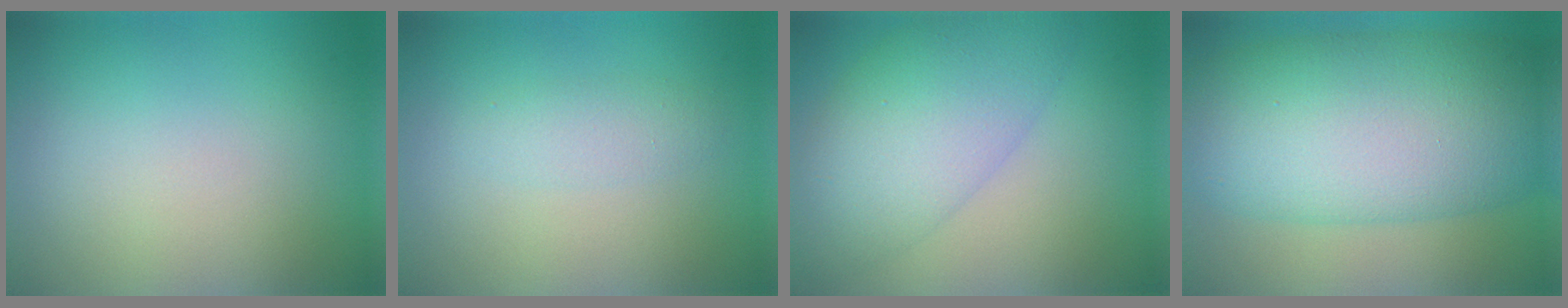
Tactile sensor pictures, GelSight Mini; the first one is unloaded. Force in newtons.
{"total": 1.6, "press": 1.6, "slide": 0.1}
{"total": 7.5, "press": 7.5, "slide": 0.3}
{"total": 13.4, "press": 13.4, "slide": 0.0}